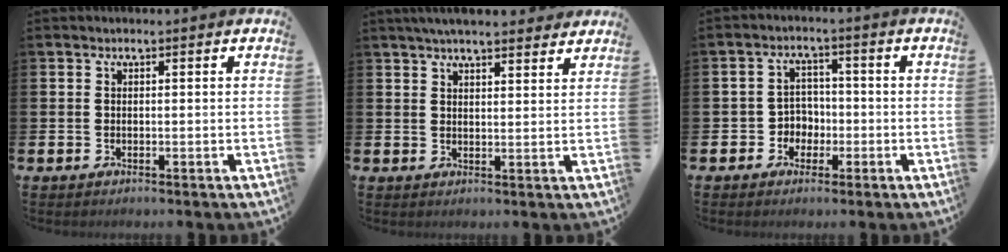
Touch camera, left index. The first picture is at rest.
{"total": 4.6, "force": [4.4, 0.6, 1.4], "torque": [-0.032, -0.012, 0.080]}
{"total": 3.4, "force": [-1.2, 3.1, 0.5], "torque": [-0.019, 0.002, -0.032]}